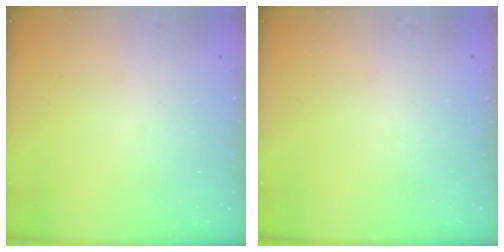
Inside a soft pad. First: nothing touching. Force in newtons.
{"total": 0.0}